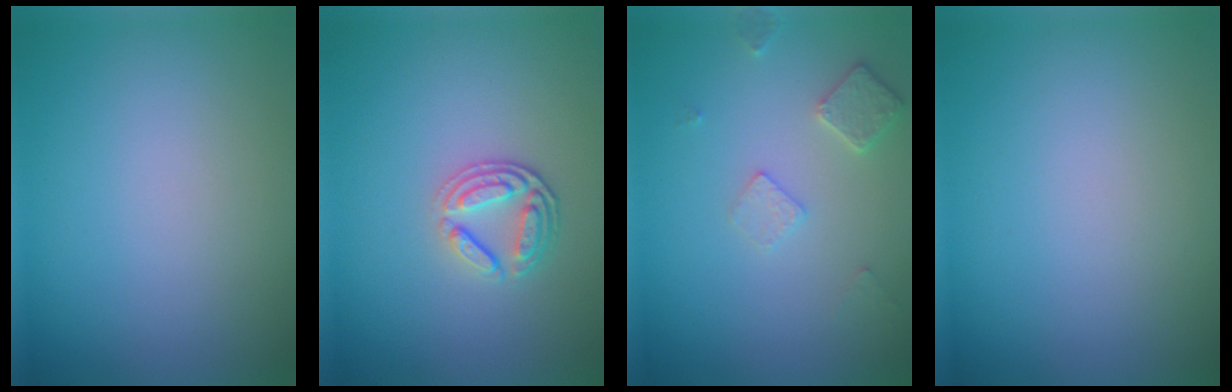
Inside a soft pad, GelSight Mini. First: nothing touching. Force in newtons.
{"total": 2.9, "press": 2.5, "slide": 1.5}
{"total": 2.1, "press": 2.1, "slide": 0.3}
{"total": 0.0}